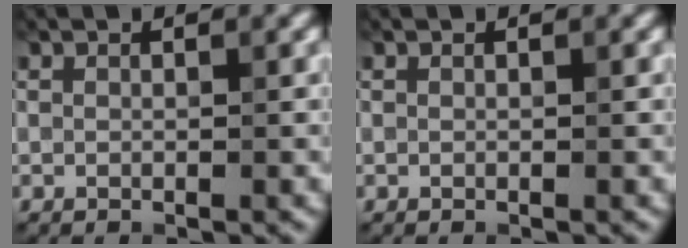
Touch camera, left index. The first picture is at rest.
{"total": 0.0}